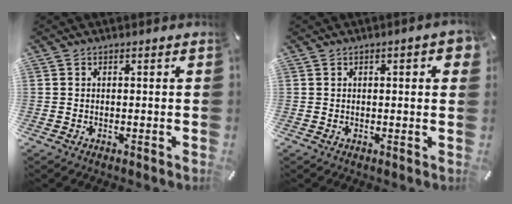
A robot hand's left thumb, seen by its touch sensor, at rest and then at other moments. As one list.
[{"total": 3.7, "force": [1.0, 1.1, 3.4], "torque": [-0.048, 0.001, 0.013]}]